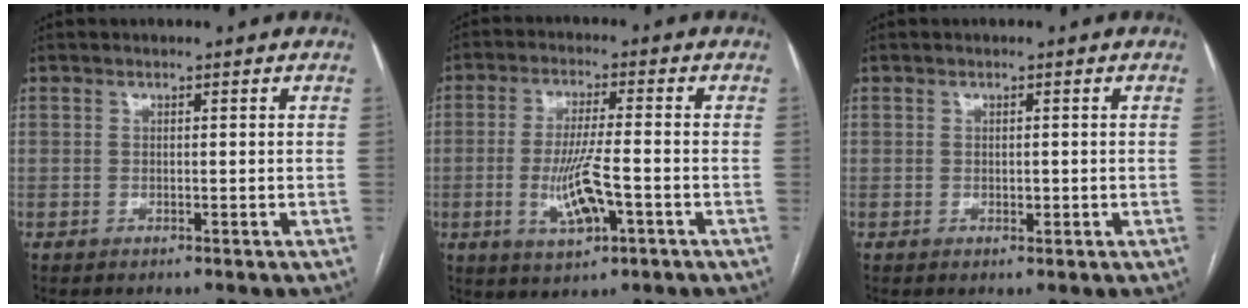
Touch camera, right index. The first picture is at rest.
{"total": 8.2, "force": [-2.4, 1.4, 7.8], "torque": [-0.151, -0.008, -0.039]}
{"total": 1.0, "force": [-0.1, 0.7, 0.7], "torque": [-0.007, 0.000, 0.001]}